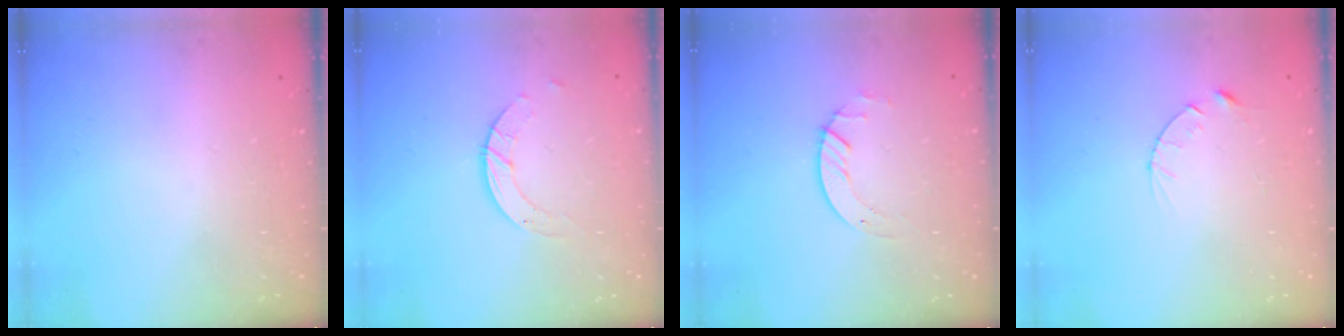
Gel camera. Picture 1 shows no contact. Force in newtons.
{"total": 3.6, "press": 3.6, "slide": 0.2}
{"total": 2.6, "press": 2.6, "slide": 0.3}
{"total": 4.1, "press": 4.0, "slide": 0.4}